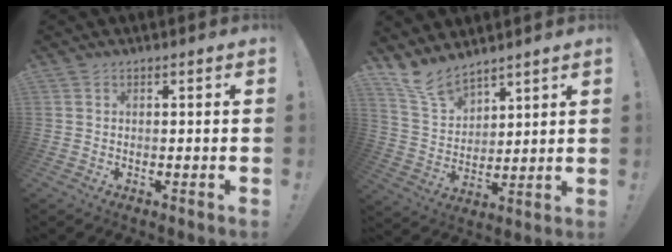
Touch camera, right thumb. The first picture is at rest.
{"total": 11.4, "force": [9.8, 4.8, 3.3], "torque": [-0.077, -0.063, 0.191]}